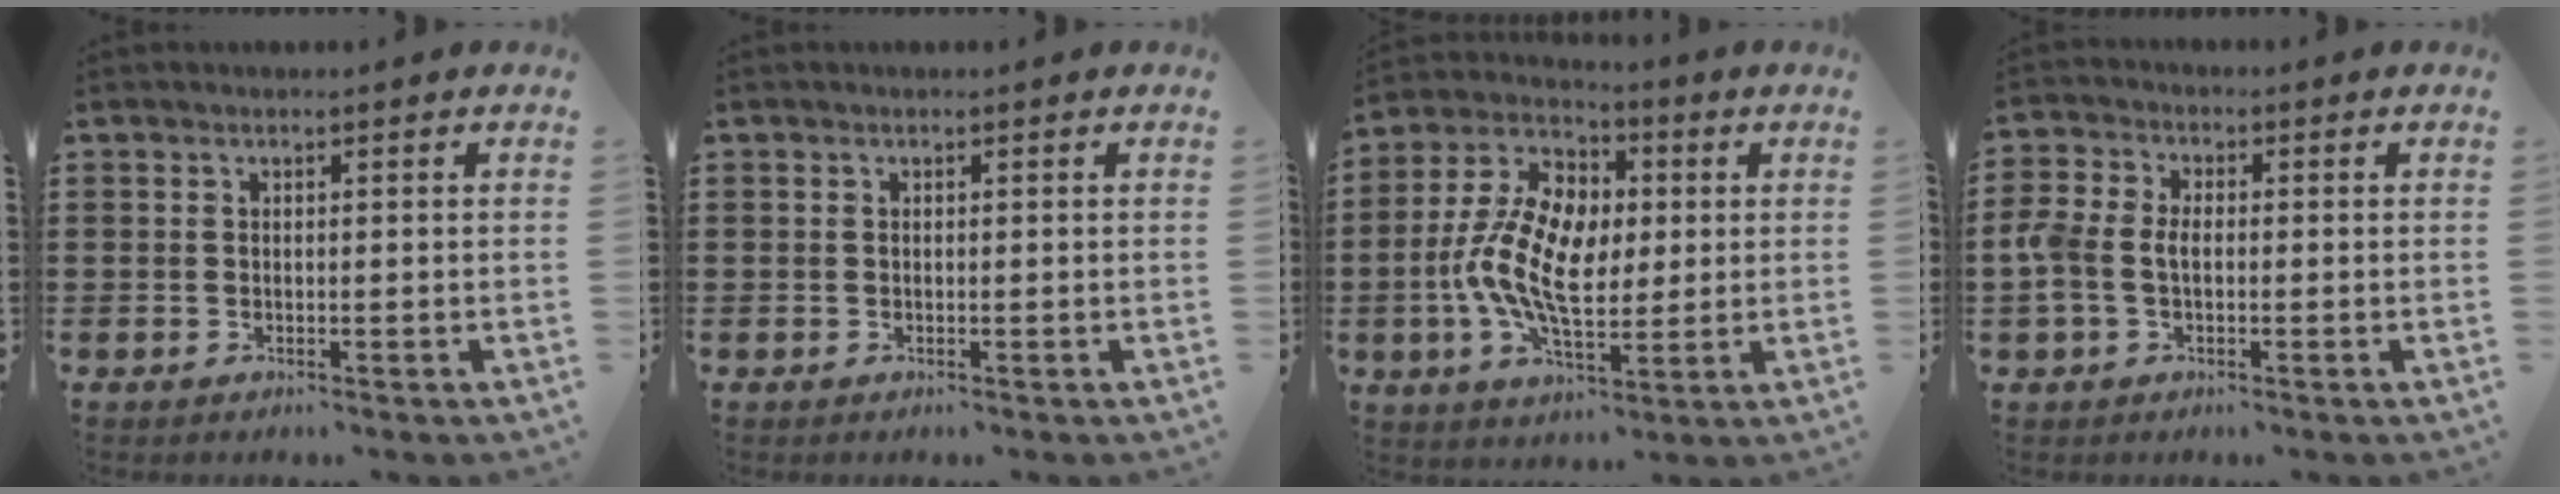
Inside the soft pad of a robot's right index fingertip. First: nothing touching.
{"total": 0.0}
{"total": 12.2, "force": [-0.6, 7.3, 9.8], "torque": [-0.230, 0.005, -0.015]}
{"total": 4.3, "force": [-0.7, 3.0, 3.0], "torque": [-0.090, -0.003, -0.023]}